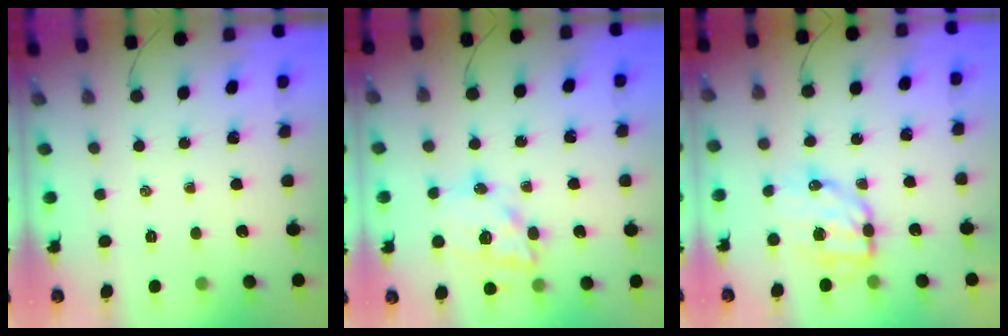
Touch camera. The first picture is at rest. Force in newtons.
{"total": 15.6, "press": 15.2, "slide": 3.7}
{"total": 9.4, "press": 9.1, "slide": 2.2}